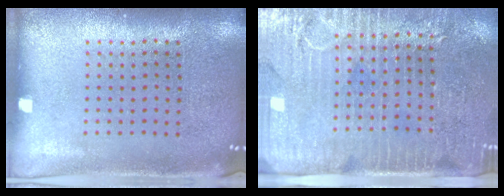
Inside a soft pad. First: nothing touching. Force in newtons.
{"total": 3.6, "press": 3.3, "slide": 1.6}